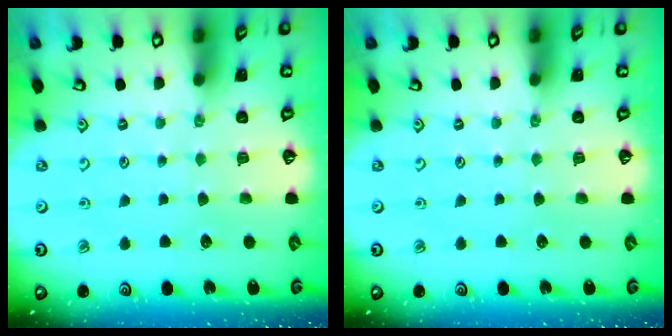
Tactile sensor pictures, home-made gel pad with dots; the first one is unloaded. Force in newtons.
{"total": 0.0}